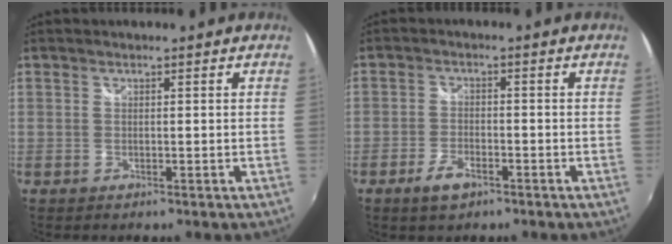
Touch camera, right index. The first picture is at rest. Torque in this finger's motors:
{"motor_torque": [0.32, -0.31, 0.07, 0.00]}